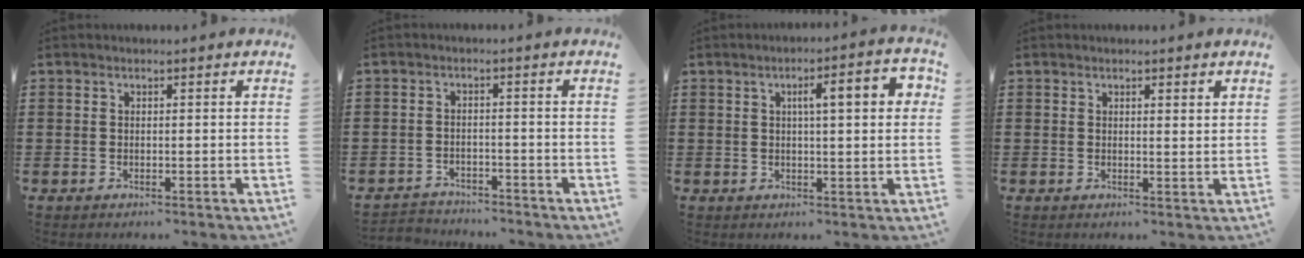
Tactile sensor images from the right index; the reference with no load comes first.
{"total": 2.7, "force": [-2.6, 0.4, -0.3], "torque": [-0.003, 0.000, -0.059]}
{"total": 6.0, "force": [1.5, 1.3, 5.7], "torque": [-0.087, -0.002, 0.016]}
{"total": 1.0, "force": [0.9, 0.2, 0.4], "torque": [-0.010, 0.003, 0.016]}